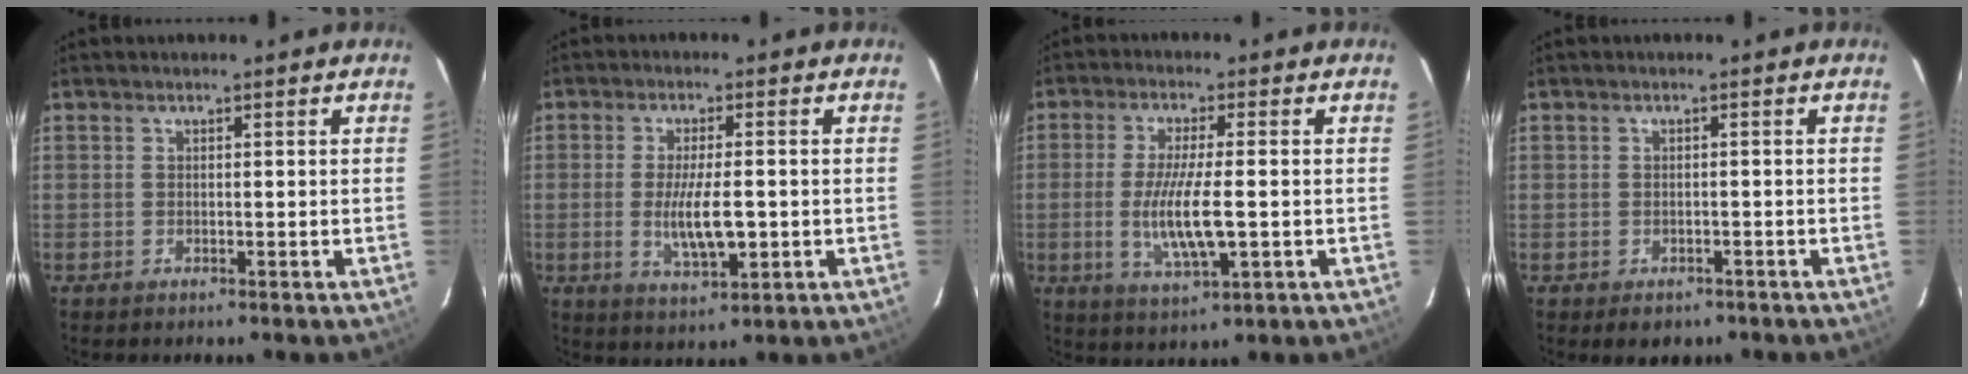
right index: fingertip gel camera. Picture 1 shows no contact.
{"total": 7.8, "force": [-1.2, 2.1, 7.4], "torque": [-0.140, -0.012, -0.016]}
{"total": 9.4, "force": [-1.5, 1.7, 9.1], "torque": [-0.175, -0.014, -0.025]}
{"total": 3.3, "force": [-1.8, 2.6, 1.0], "torque": [-0.013, 0.005, -0.018]}